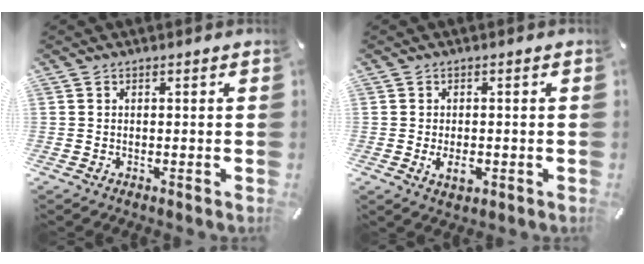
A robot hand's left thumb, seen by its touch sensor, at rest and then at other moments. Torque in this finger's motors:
{"motor_torque": [0.03, 0.05, 0.16, -0.15, 0.01]}